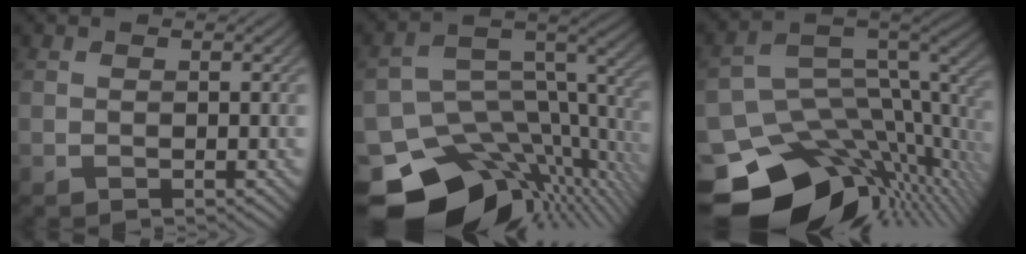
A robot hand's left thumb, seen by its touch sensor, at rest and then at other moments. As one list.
[{"total": 14.8, "force": [-8.6, 8.7, 8.4], "torque": [-0.166, -0.039, -0.120]}, {"total": 15.4, "force": [-7.7, 9.0, 9.8], "torque": [-0.187, -0.041, -0.110]}]